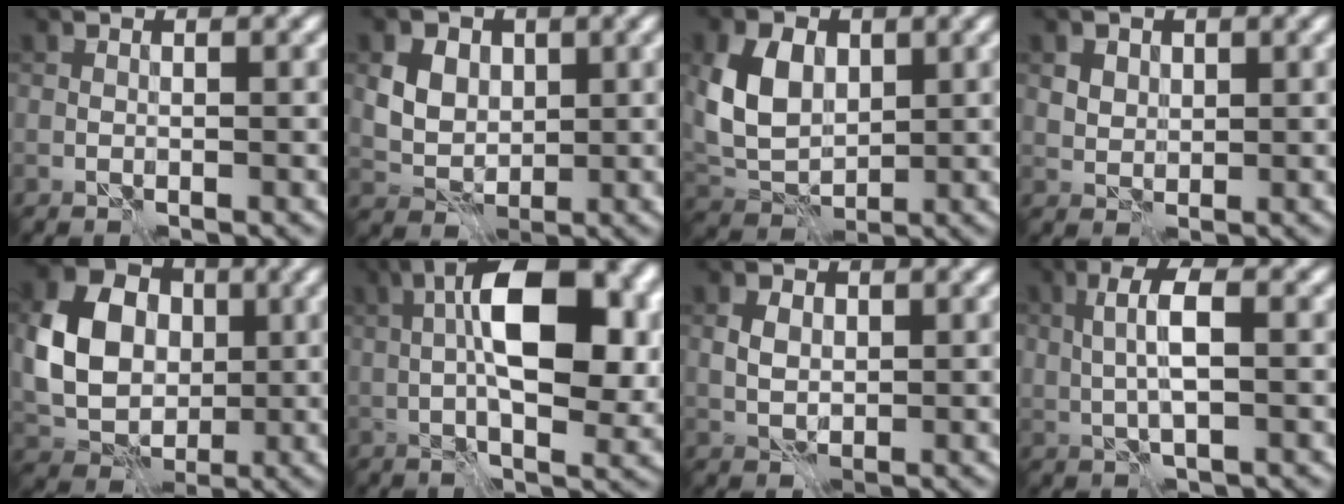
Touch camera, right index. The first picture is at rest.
{"total": 7.7, "force": [2.7, 6.1, 4.0], "torque": [-0.070, 0.025, 0.032]}
{"total": 5.8, "force": [1.2, 4.3, 3.8], "torque": [-0.079, 0.005, 0.022]}
{"total": 2.9, "force": [1.6, 2.1, 1.2], "torque": [-0.034, 0.004, 0.032]}
{"total": 9.6, "force": [0.7, 7.7, 5.7], "torque": [-0.120, -0.002, 0.016]}
{"total": 10.6, "force": [1.2, 4.2, 9.7], "torque": [-0.149, 0.015, 0.014]}
{"total": 2.2, "force": [0.4, 1.7, 1.4], "torque": [-0.026, 0.003, 0.006]}
{"total": 3.5, "force": [0.4, 1.0, 3.4], "torque": [-0.068, 0.006, 0.006]}